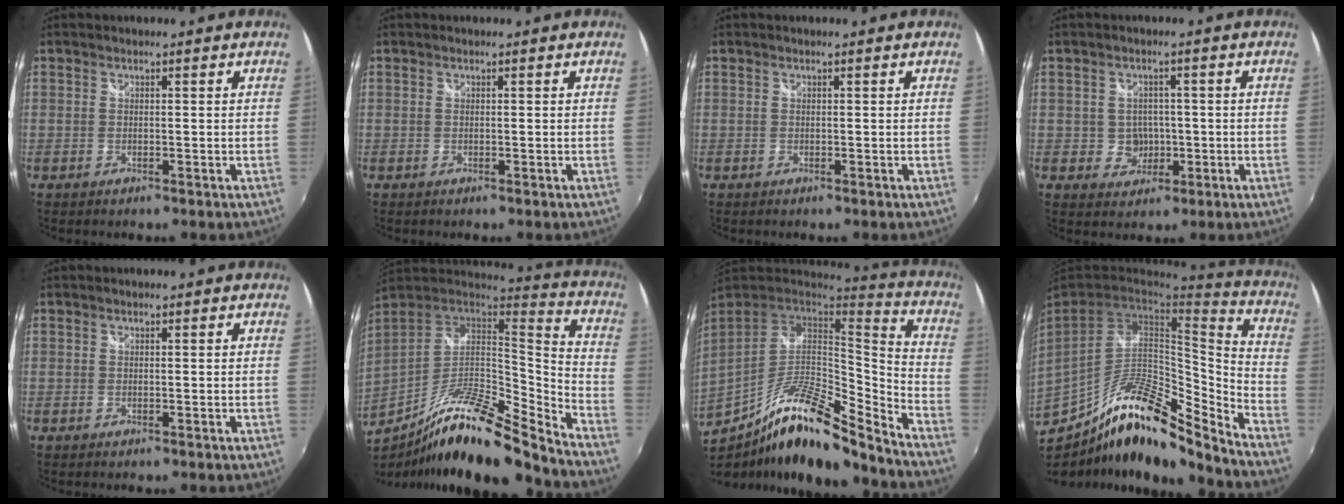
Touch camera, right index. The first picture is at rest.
{"total": 0.0}
{"total": 0.0}
{"total": 4.2, "force": [-0.5, 4.0, 1.1], "torque": [-0.026, 0.009, 0.002]}
{"total": 0.0}
{"total": 21.2, "force": [-15.5, 2.8, 14.1], "torque": [-0.243, -0.021, -0.274]}
{"total": 20.6, "force": [-14.8, 3.9, 13.7], "torque": [-0.243, -0.017, -0.260]}
{"total": 19.2, "force": [-15.0, 4.7, 11.1], "torque": [-0.206, -0.005, -0.264]}